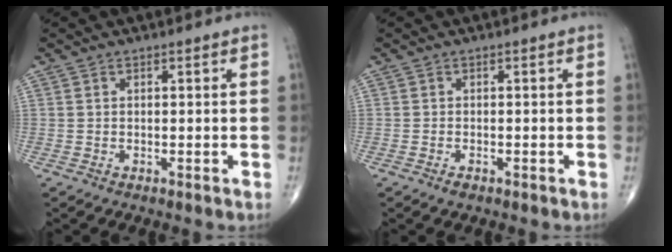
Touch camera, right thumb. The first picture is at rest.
{"total": 1.1, "force": [-0.7, 0.5, 0.6], "torque": [-0.013, 0.000, -0.012]}